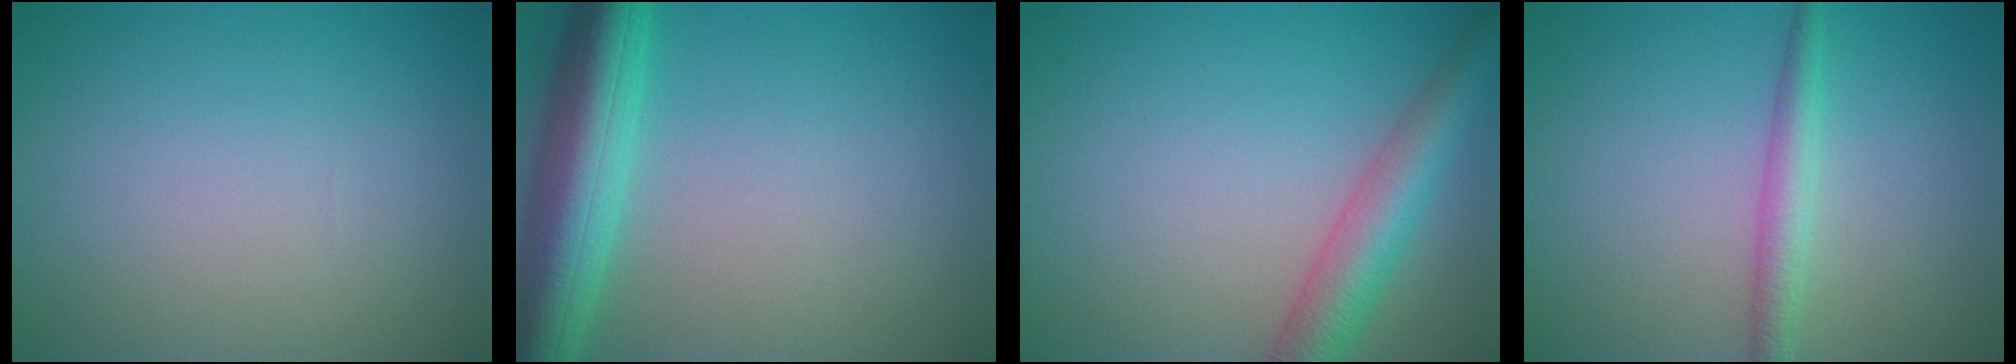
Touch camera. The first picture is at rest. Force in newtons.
{"total": 7.4, "press": 7.4, "slide": 0.6}
{"total": 4.8, "press": 4.8, "slide": 0.1}
{"total": 2.3, "press": 2.3, "slide": 0.1}